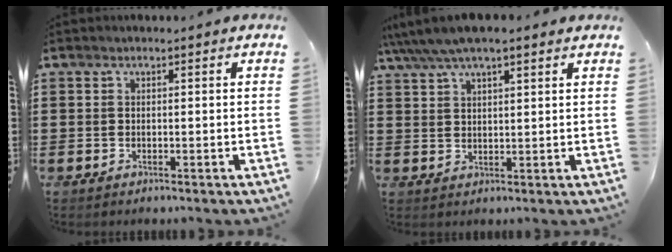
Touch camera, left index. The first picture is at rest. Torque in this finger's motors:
{"motor_torque": [-0.56, -0.41, -0.34, 0.11]}